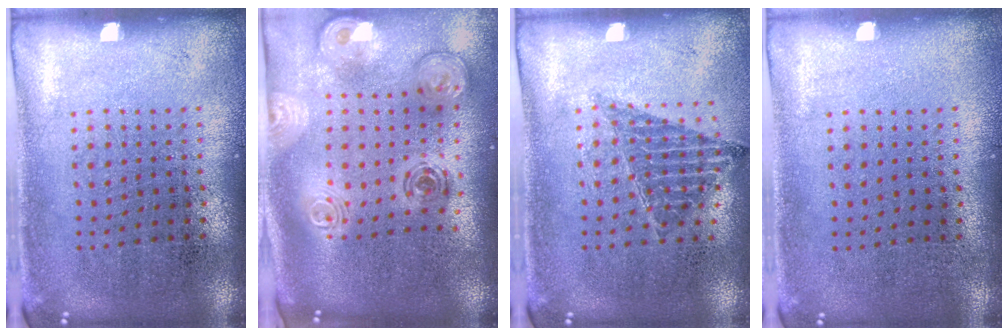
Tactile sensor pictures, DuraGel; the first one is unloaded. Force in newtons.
{"total": 2.5, "press": 1.9, "slide": 1.6}
{"total": 0.8, "press": 0.8, "slide": 0.1}
{"total": 0.0}